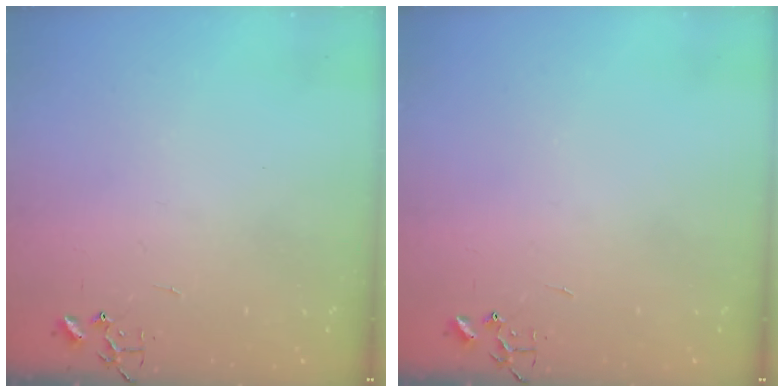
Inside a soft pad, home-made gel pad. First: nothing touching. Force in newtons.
{"total": 0.0}